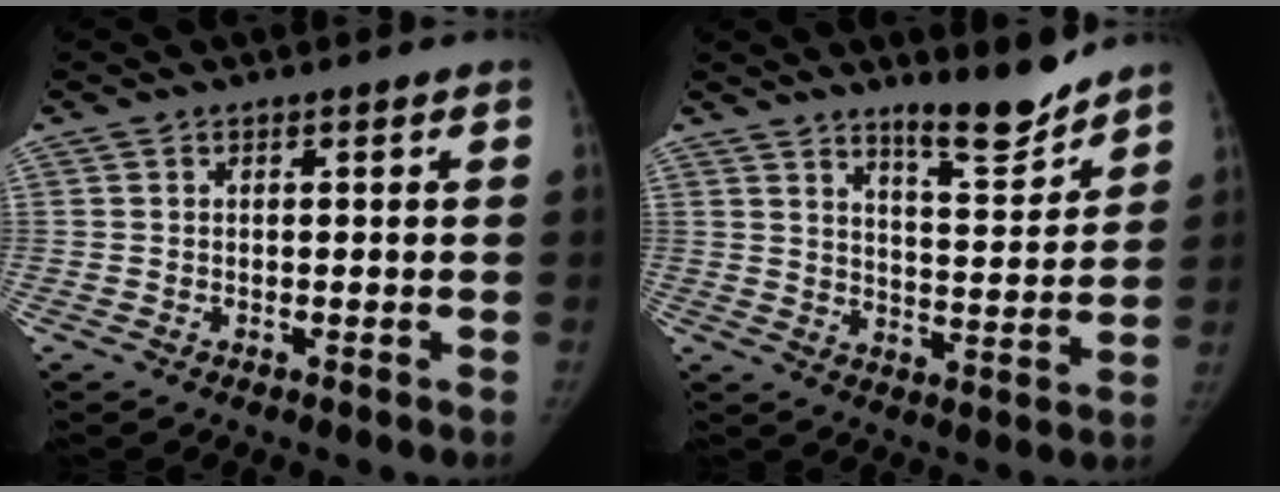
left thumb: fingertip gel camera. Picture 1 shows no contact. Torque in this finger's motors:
{"motor_torque": [0.68, -0.57, 0.77, -0.83, 0.16]}